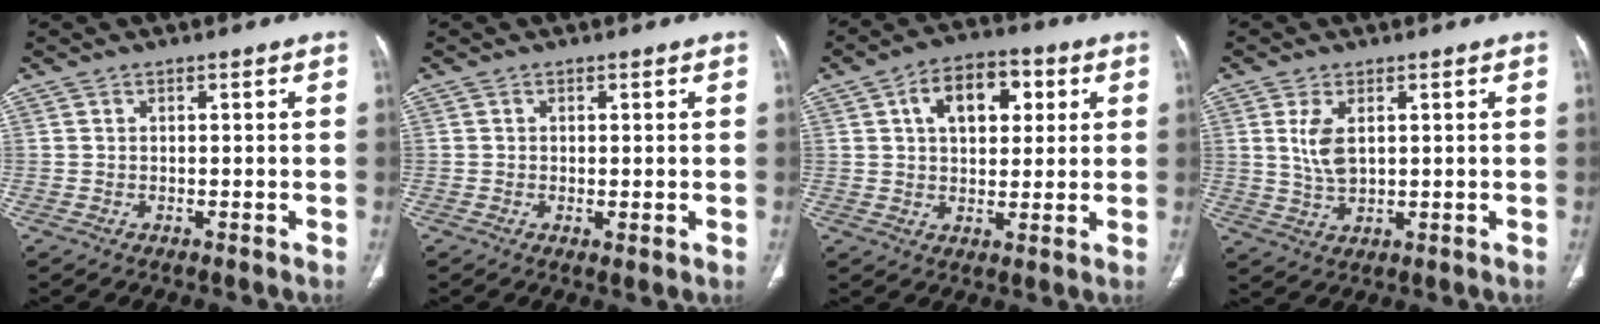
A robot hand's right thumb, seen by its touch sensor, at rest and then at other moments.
{"total": 1.3, "force": [-0.2, 0.4, 1.2], "torque": [-0.026, -0.007, -0.003]}
{"total": 11.3, "force": [3.5, 7.0, 8.1], "torque": [-0.094, 0.006, 0.051]}
{"total": 5.6, "force": [1.5, 3.0, 4.5], "torque": [-0.091, -0.008, 0.036]}